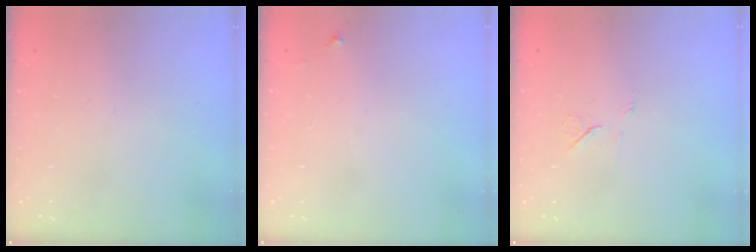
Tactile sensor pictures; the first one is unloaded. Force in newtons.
{"total": 3.9, "press": 3.9, "slide": 0.4}
{"total": 6.0, "press": 6.0, "slide": 0.8}